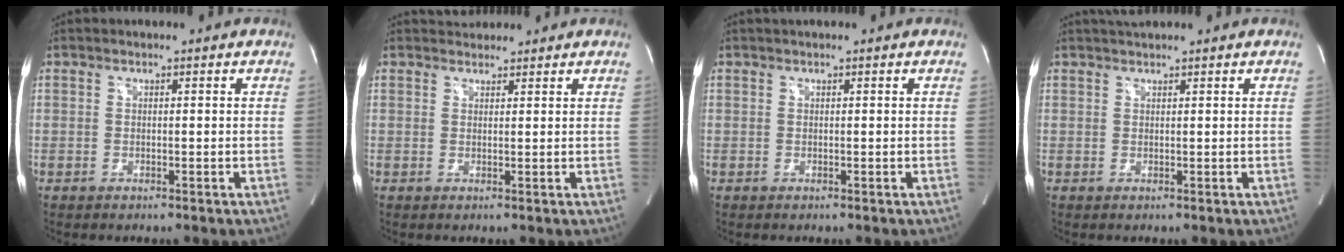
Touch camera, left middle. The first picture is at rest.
{"total": 2.3, "force": [2.2, 0.8, -0.1], "torque": [-0.001, 0.018, 0.035]}
{"total": 0.9, "force": [0.8, 0.0, 0.5], "torque": [-0.006, 0.020, 0.014]}
{"total": 2.1, "force": [2.0, 0.0, 0.7], "torque": [-0.011, 0.023, 0.036]}